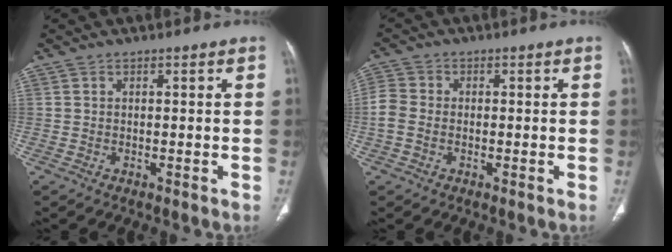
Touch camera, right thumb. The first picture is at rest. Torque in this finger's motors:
{"motor_torque": [0.50, 0.34, 0.79, -0.39, 0.07]}